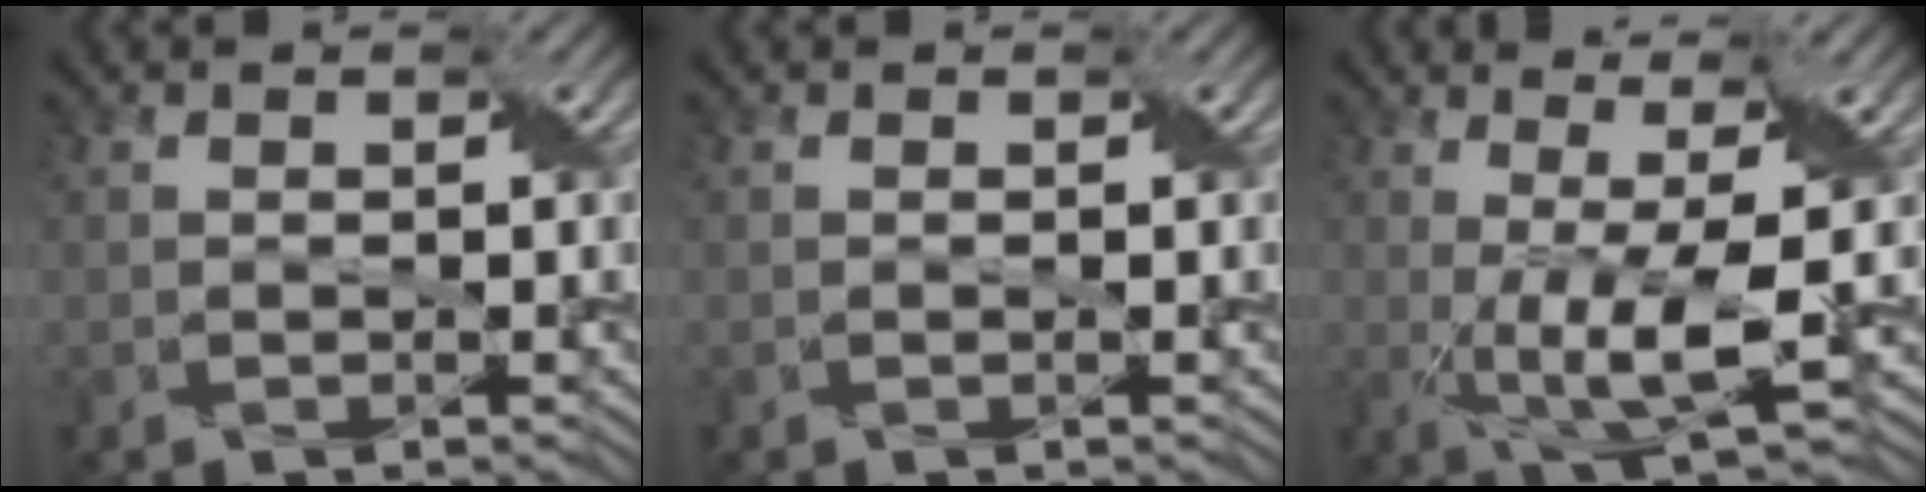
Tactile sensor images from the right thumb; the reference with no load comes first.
{"total": 0.0}
{"total": 8.2, "force": [-0.4, 1.6, 8.0], "torque": [-0.160, 0.003, 0.003]}